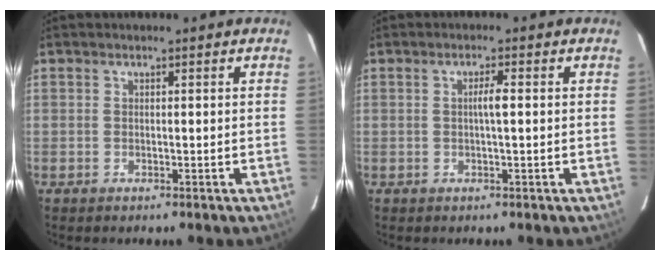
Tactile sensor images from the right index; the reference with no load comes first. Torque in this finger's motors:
{"motor_torque": [0.10, 0.02, 0.04, 0.06]}